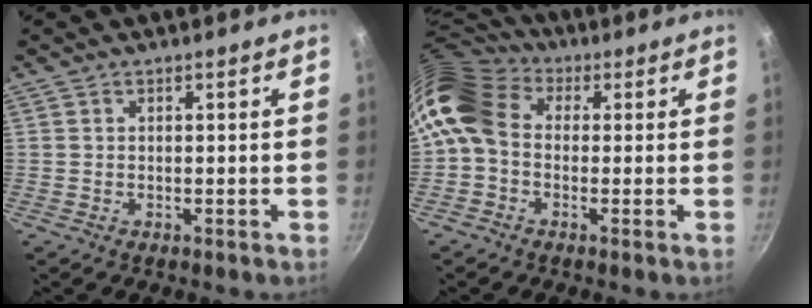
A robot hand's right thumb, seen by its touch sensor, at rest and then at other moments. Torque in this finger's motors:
{"motor_torque": [1.73, 1.64, 0.93, -0.73, 0.39]}